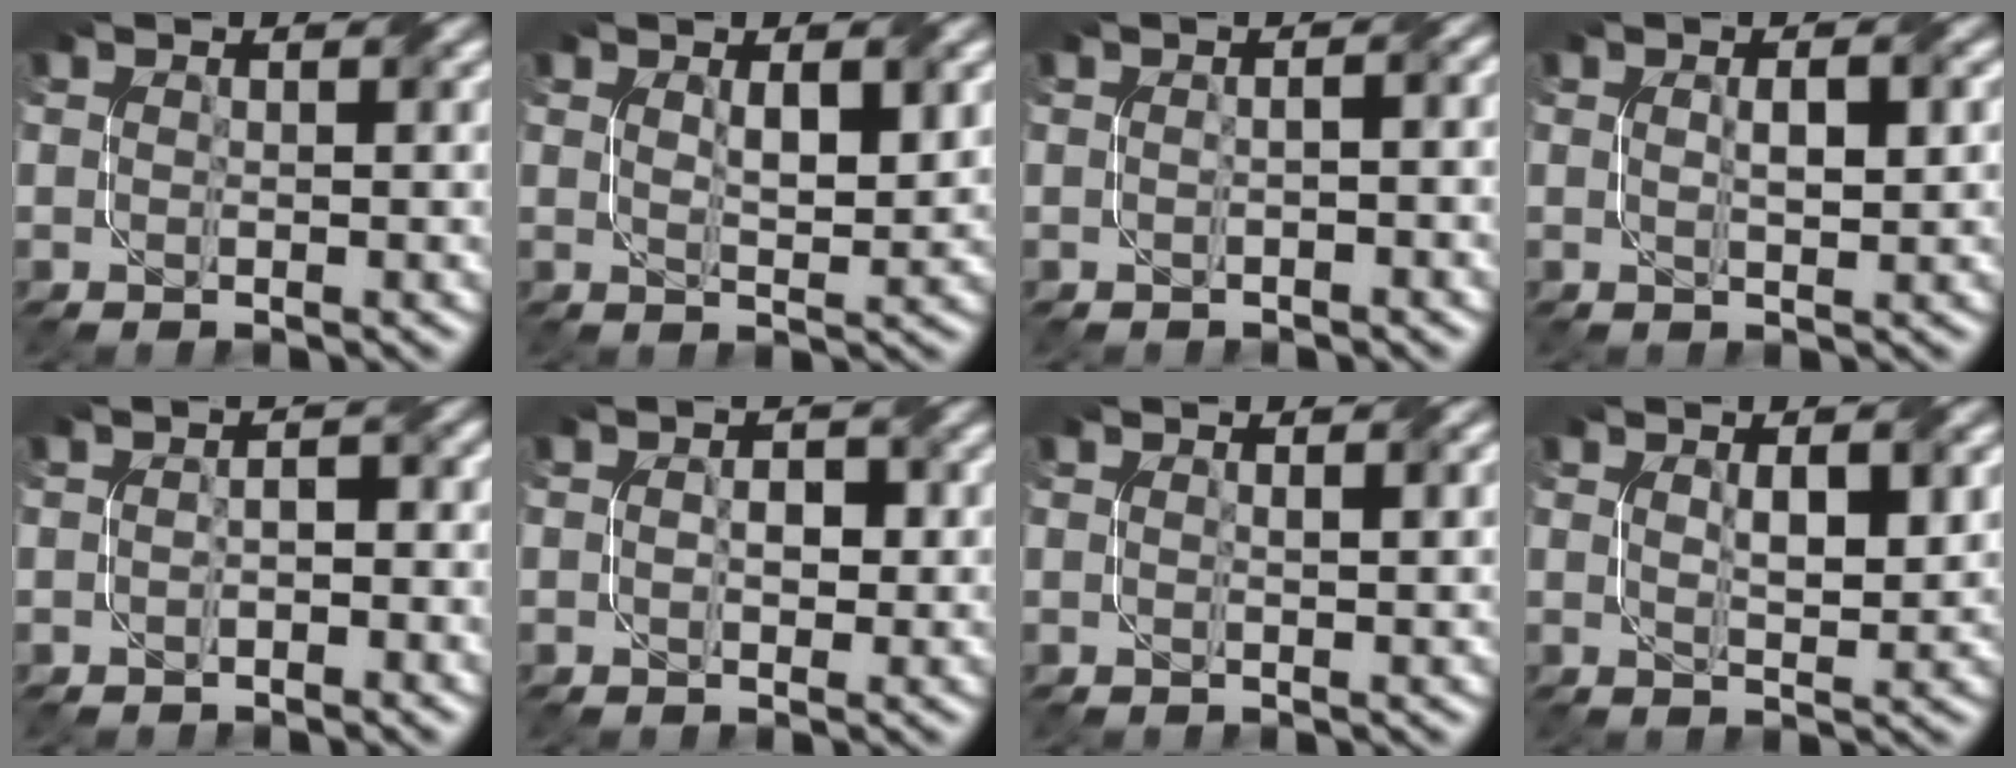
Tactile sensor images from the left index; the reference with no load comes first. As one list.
[{"total": 2.5, "force": [0.8, 0.7, 2.3], "torque": [-0.044, 0.000, 0.020]}, {"total": 2.4, "force": [0.0, 1.1, 2.2], "torque": [-0.021, 0.009, -0.013]}, {"total": 2.3, "force": [0.3, 0.6, 2.2], "torque": [-0.041, 0.003, 0.010]}, {"total": 1.6, "force": [-0.7, 0.6, 1.2], "torque": [-0.022, 0.003, -0.015]}, {"total": 1.8, "force": [-0.2, 1.1, 1.4], "torque": [-0.021, 0.004, -0.004]}, {"total": 1.6, "force": [0.6, 0.5, 1.5], "torque": [-0.016, 0.006, 0.004]}, {"total": 2.9, "force": [0.8, 0.9, 2.7], "torque": [-0.052, 0.001, 0.018]}]